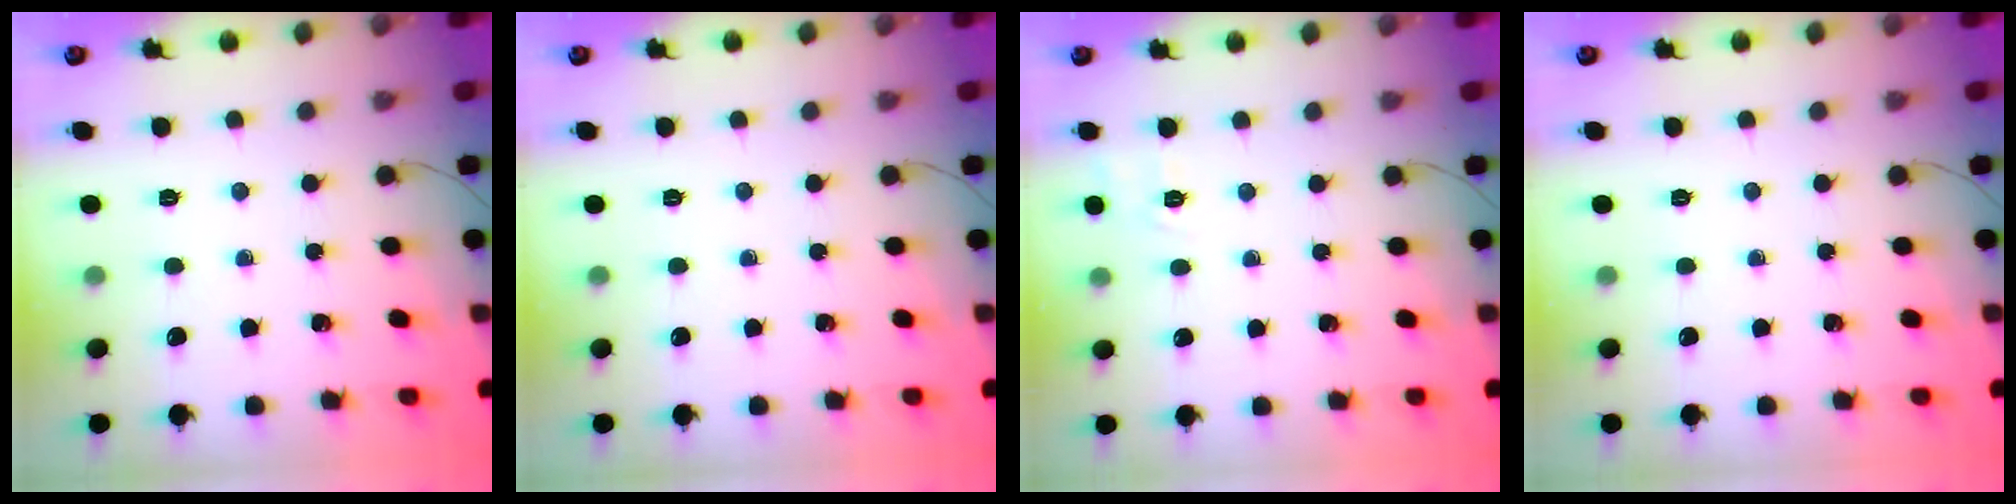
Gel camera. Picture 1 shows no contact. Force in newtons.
{"total": 0.0}
{"total": 1.9, "press": 0.8, "slide": 1.7}
{"total": 0.0}